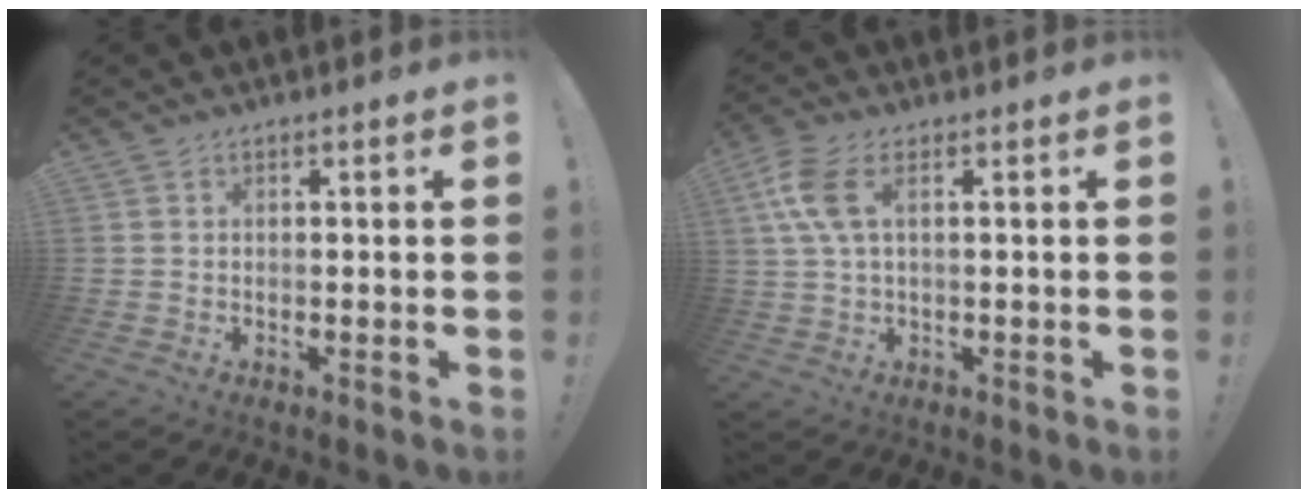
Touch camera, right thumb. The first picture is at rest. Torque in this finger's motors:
{"motor_torque": [0.09, 0.19, 0.19, -0.17, 0.14]}